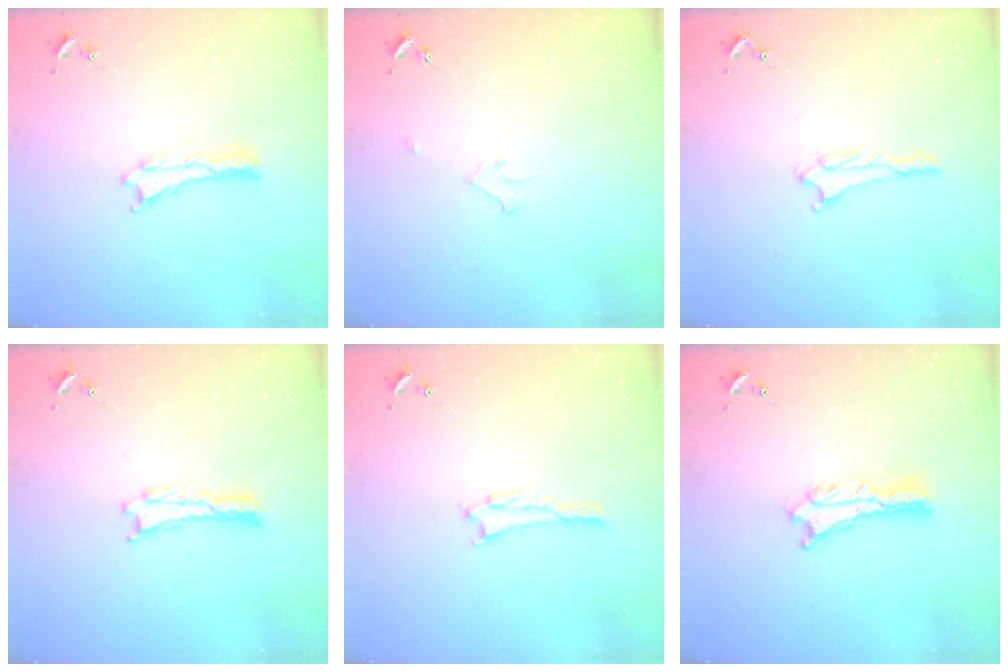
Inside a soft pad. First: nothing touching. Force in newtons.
{"total": 2.2, "press": 2.2, "slide": 0.2}
{"total": 1.1, "press": 1.0, "slide": 0.1}
{"total": 0.0}
{"total": 0.6, "press": 0.6, "slide": 0.1}
{"total": 2.7, "press": 2.6, "slide": 0.3}